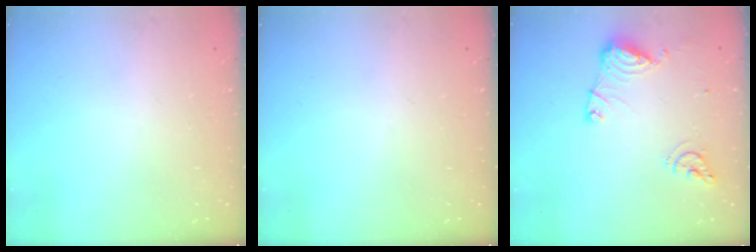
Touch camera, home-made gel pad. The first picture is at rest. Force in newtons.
{"total": 0.0}
{"total": 11.9, "press": 11.9, "slide": 1.3}